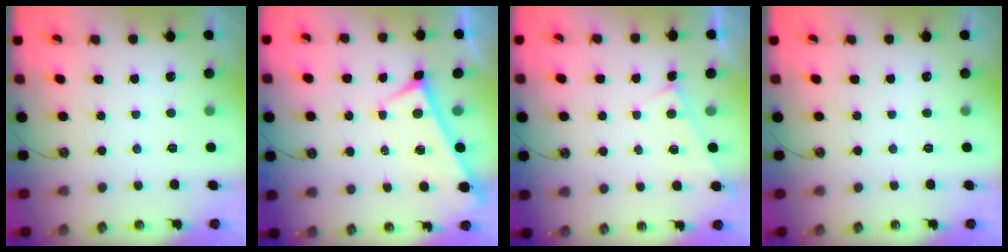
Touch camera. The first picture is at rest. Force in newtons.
{"total": 0.0}
{"total": 2.3, "press": 2.3, "slide": 0.1}
{"total": 0.0}